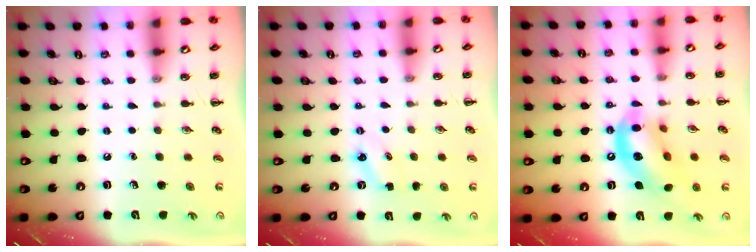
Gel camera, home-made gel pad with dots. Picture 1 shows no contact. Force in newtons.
{"total": 2.8, "press": 2.7, "slide": 0.7}
{"total": 13.5, "press": 13.1, "slide": 3.5}